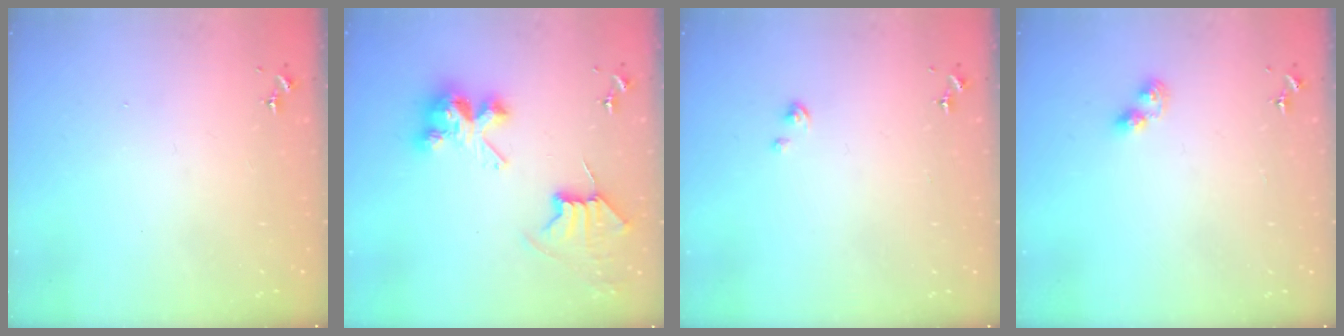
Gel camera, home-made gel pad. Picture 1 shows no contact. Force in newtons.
{"total": 8.5, "press": 8.5, "slide": 0.7}
{"total": 1.0, "press": 1.0, "slide": 0.2}
{"total": 3.0, "press": 2.9, "slide": 0.4}